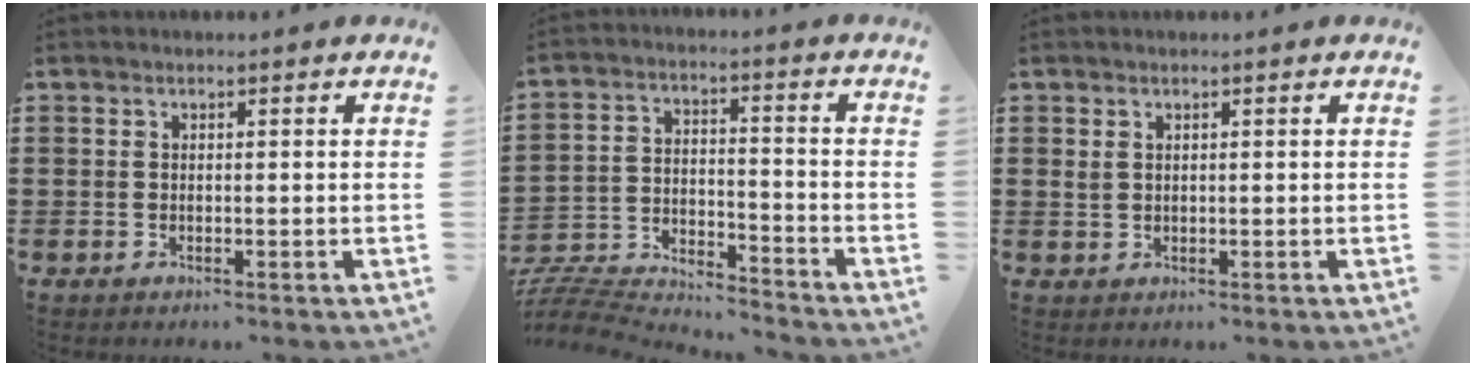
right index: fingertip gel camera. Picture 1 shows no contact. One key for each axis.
{"total": 6.5, "fx": -6.5, "fy": 0.4, "fz": 0.8, "tx": -0.035, "ty": -0.008, "tz": -0.137}
{"total": 1.3, "fx": 0.8, "fy": 0.9, "fz": 0.5, "tx": -0.012, "ty": 0.003, "tz": 0.016}